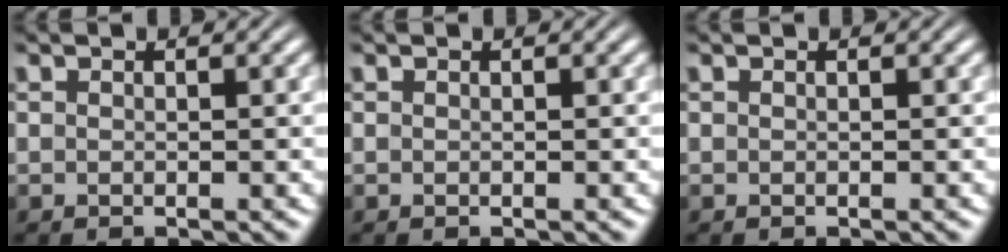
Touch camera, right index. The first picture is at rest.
{"total": 0.0}
{"total": 0.0}